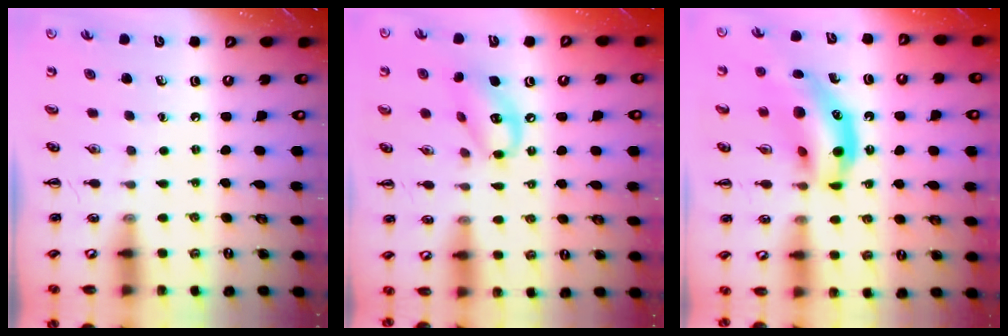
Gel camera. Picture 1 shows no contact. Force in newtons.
{"total": 12.2, "press": 12.0, "slide": 2.5}
{"total": 15.9, "press": 15.5, "slide": 3.7}